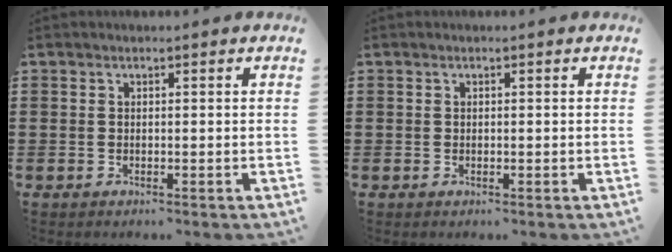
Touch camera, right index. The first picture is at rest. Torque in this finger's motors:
{"motor_torque": [-0.56, 1.21, 0.04, -0.01]}